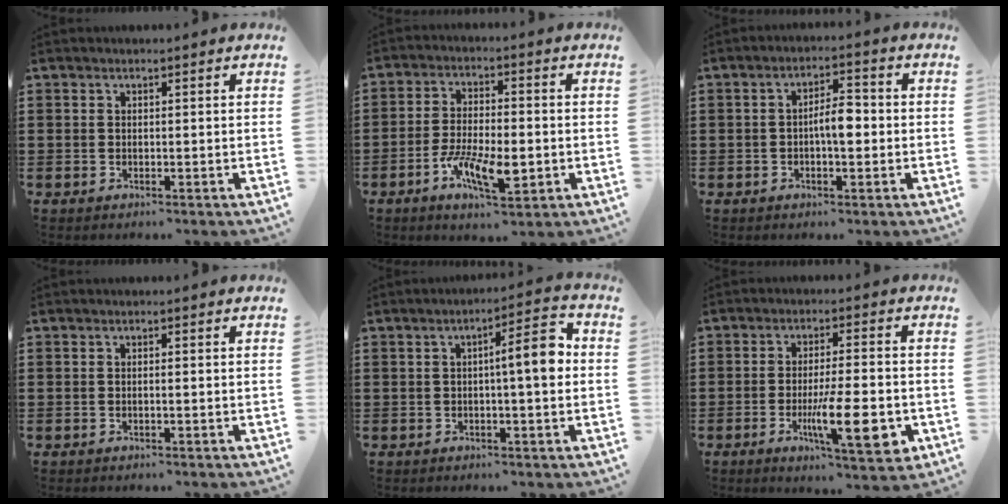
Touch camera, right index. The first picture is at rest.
{"total": 8.8, "force": [-3.3, 3.2, 7.4], "torque": [-0.152, -0.007, -0.058]}
{"total": 4.5, "force": [-0.6, 1.6, 4.1], "torque": [-0.075, 0.009, -0.013]}
{"total": 0.5, "force": [-0.2, 0.0, 0.5], "torque": [-0.008, -0.003, -0.004]}
{"total": 6.6, "force": [0.3, 1.1, 6.5], "torque": [-0.095, -0.004, -0.006]}
{"total": 11.2, "force": [-3.2, 2.3, 10.5], "torque": [-0.193, -0.013, -0.053]}